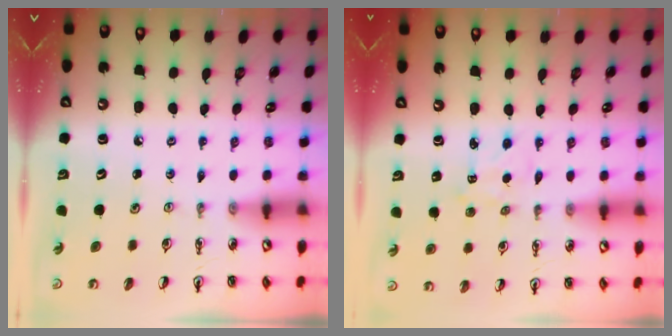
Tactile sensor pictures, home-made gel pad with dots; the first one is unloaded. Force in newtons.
{"total": 3.6, "press": 3.6, "slide": 0.5}